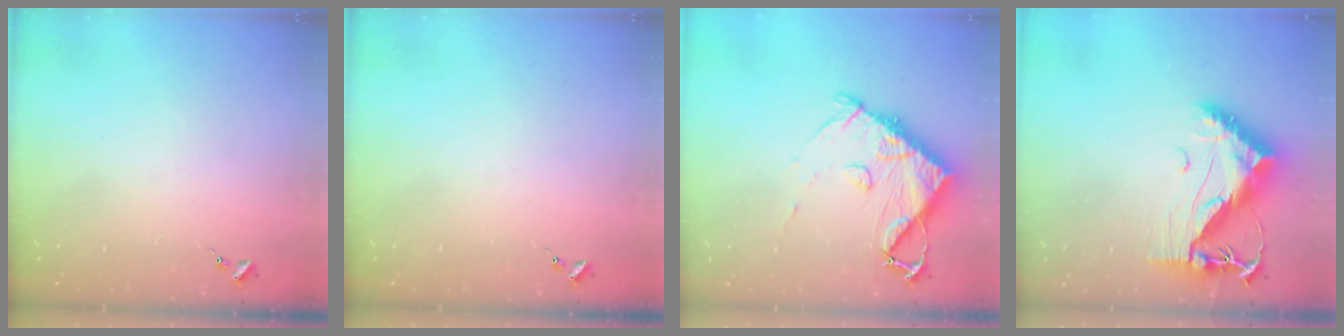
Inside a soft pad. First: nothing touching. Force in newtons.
{"total": 0.0}
{"total": 10.9, "press": 10.8, "slide": 1.4}
{"total": 13.2, "press": 13.2, "slide": 1.2}